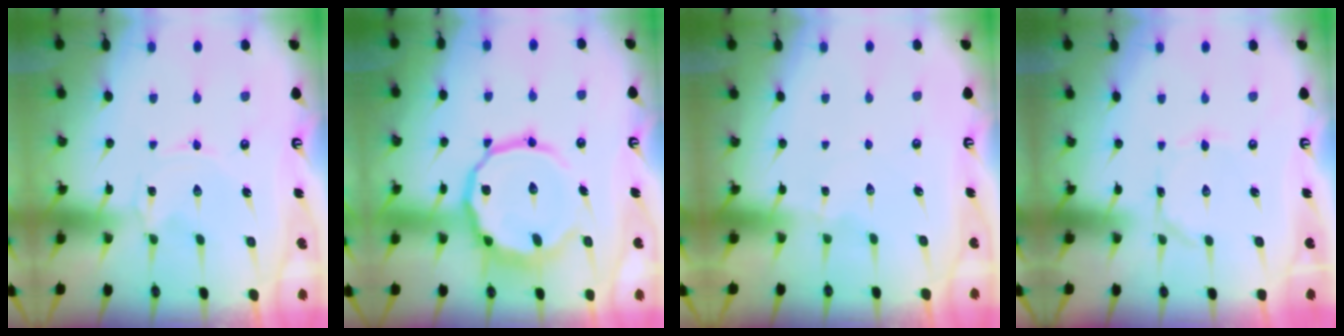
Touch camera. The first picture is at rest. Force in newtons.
{"total": 15.9, "press": 15.8, "slide": 1.7}
{"total": 2.3, "press": 2.2, "slide": 0.5}
{"total": 1.5, "press": 1.5, "slide": 0.1}